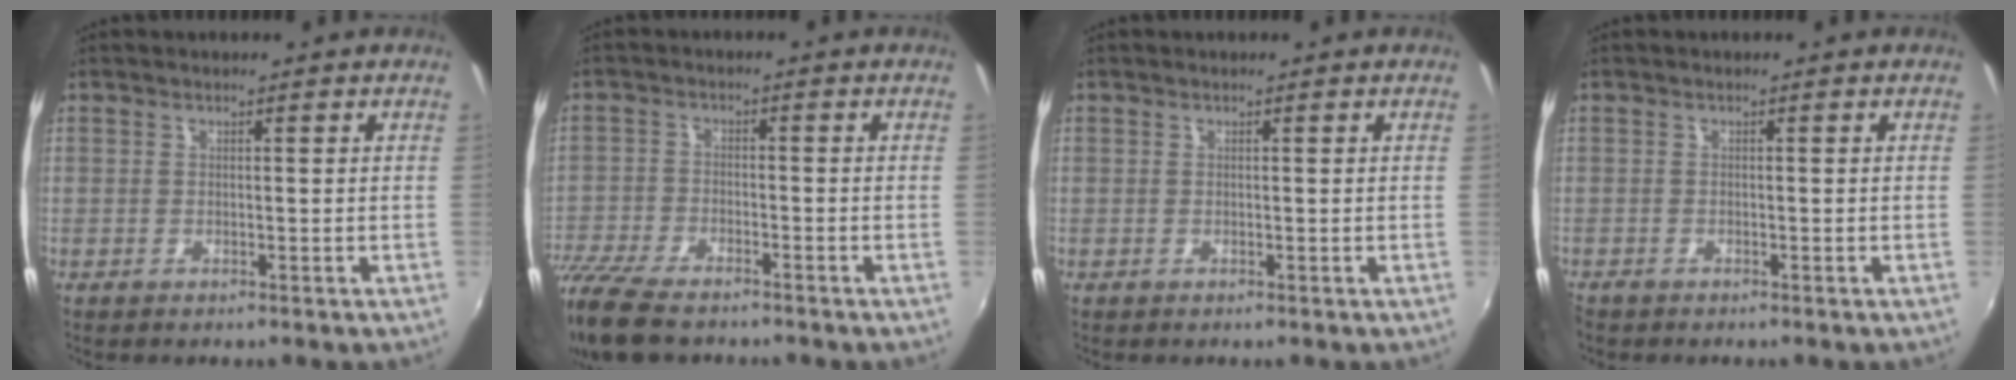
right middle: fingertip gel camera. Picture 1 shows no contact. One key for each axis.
{"total": 13.5, "fx": -10.9, "fy": 4.3, "fz": 6.7, "tx": -0.172, "ty": -0.038, "tz": -0.204}
{"total": 0.0}
{"total": 0.8, "fx": -0.8, "fy": 0.2, "fz": 0.2, "tx": -0.006, "ty": -0.004, "tz": -0.017}